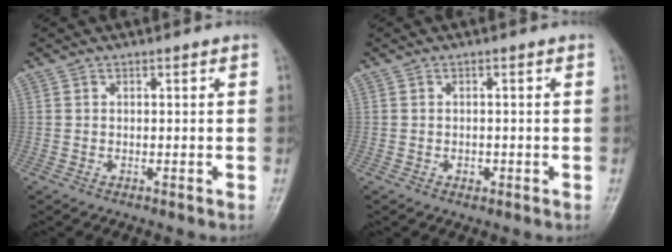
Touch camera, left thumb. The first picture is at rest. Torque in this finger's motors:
{"motor_torque": [-0.09, -0.09, 0.27, 0.07, 0.00]}